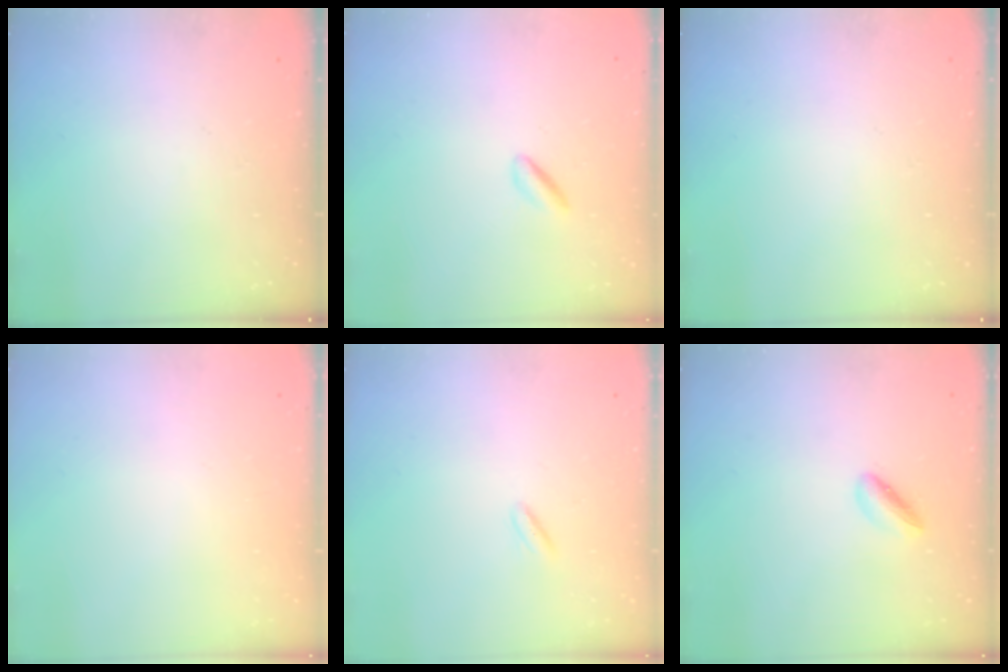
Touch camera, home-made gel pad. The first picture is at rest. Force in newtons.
{"total": 1.0, "press": 0.7, "slide": 0.7}
{"total": 0.0}
{"total": 2.1, "press": 2.1, "slide": 0.1}
{"total": 2.0, "press": 1.7, "slide": 0.9}
{"total": 3.7, "press": 3.6, "slide": 1.1}